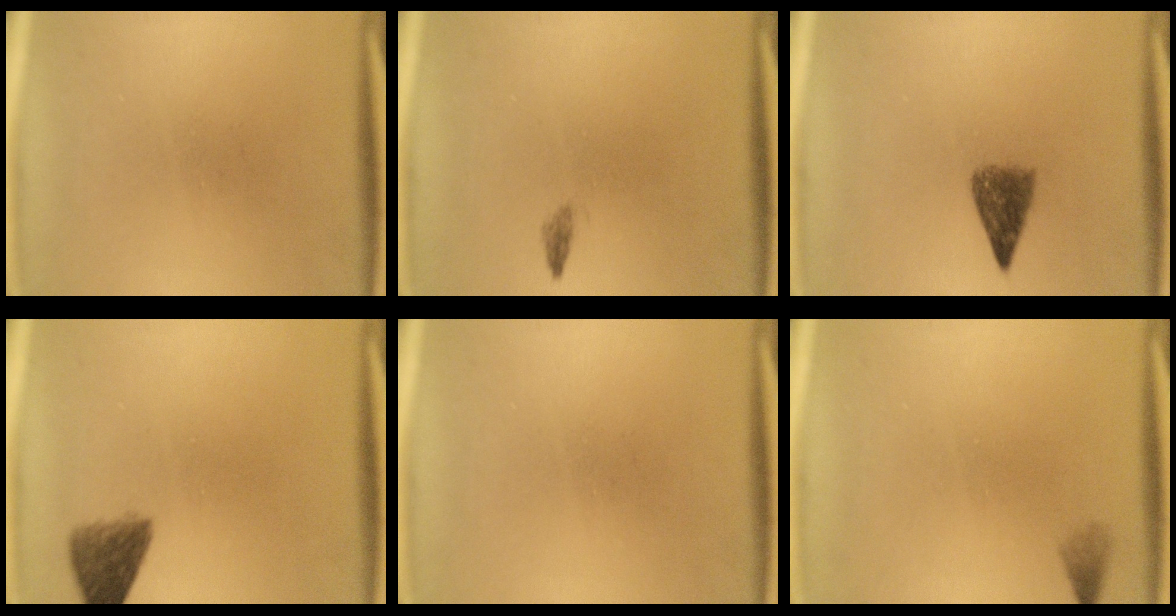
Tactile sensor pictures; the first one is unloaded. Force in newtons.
{"total": 0.8}
{"total": 4.1}
{"total": 4.6}
{"total": 0.0}
{"total": 1.0}